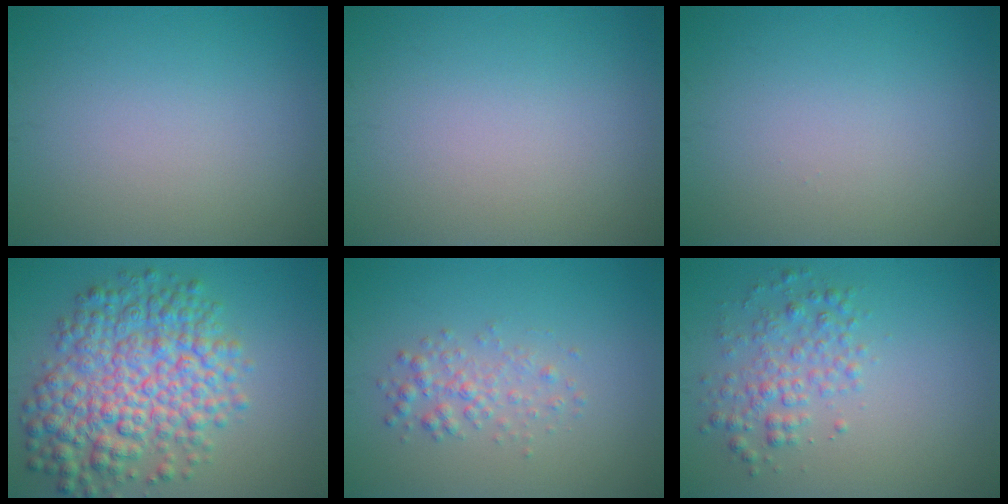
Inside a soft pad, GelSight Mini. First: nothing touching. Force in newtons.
{"total": 0.0}
{"total": 0.0}
{"total": 8.9, "press": 8.9, "slide": 0.2}
{"total": 2.1, "press": 2.1, "slide": 0.0}
{"total": 2.9, "press": 2.9, "slide": 0.0}